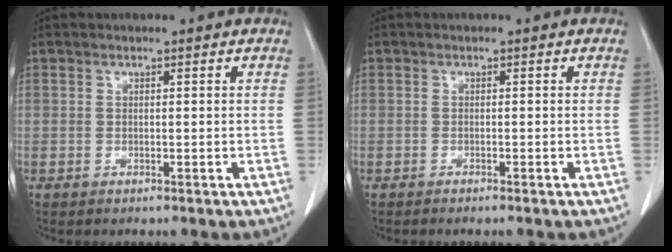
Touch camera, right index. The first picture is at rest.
{"total": 1.2, "force": [-1.0, 0.0, 0.7], "torque": [-0.012, -0.001, -0.012]}